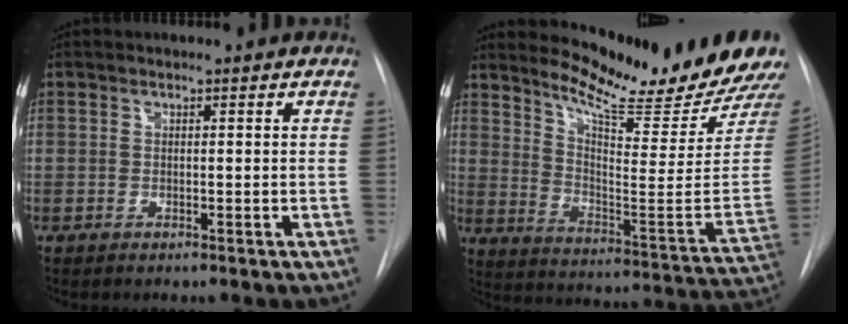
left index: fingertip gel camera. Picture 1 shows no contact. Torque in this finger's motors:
{"motor_torque": [-0.34, -0.88, 0.22, 0.00]}